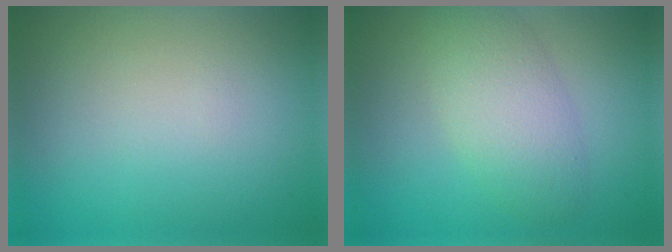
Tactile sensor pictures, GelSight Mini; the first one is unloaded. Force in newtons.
{"total": 4.3, "press": 4.3, "slide": 0.1}